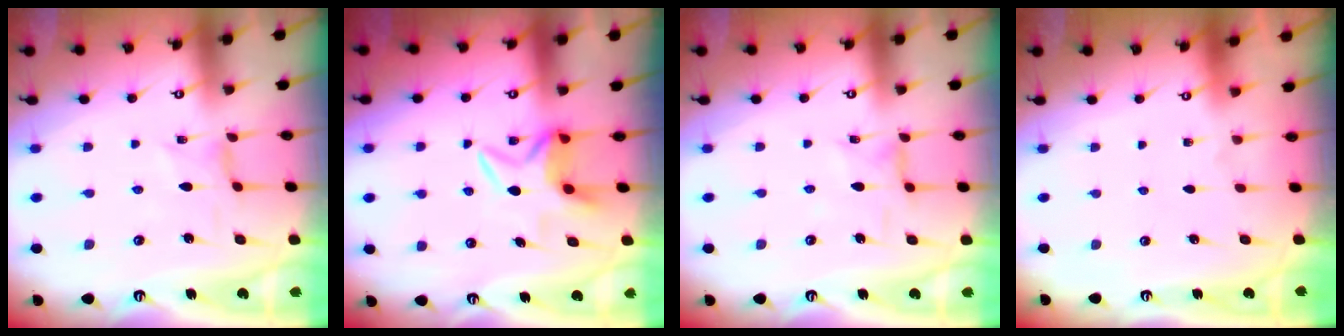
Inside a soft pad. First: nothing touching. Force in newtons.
{"total": 5.6, "press": 5.6, "slide": 0.4}
{"total": 1.4, "press": 1.4, "slide": 0.3}
{"total": 0.0}